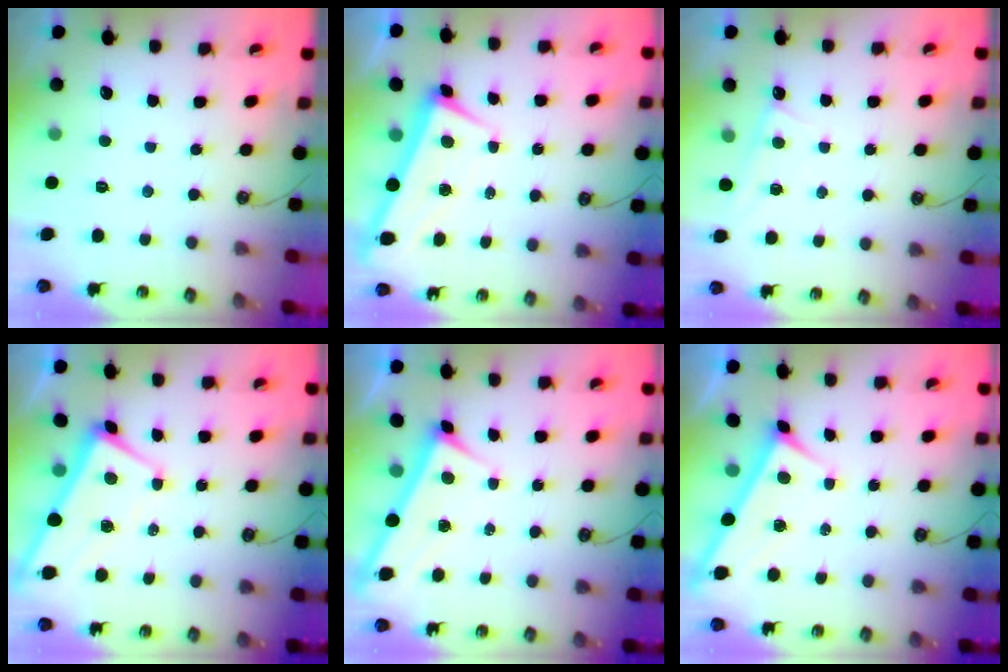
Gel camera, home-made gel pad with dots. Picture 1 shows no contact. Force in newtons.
{"total": 1.7, "press": 0.7, "slide": 1.6}
{"total": 1.8, "press": 1.8, "slide": 0.3}
{"total": 1.6, "press": 1.4, "slide": 0.7}
{"total": 2.9, "press": 2.9, "slide": 0.1}
{"total": 3.6, "press": 3.6, "slide": 0.3}